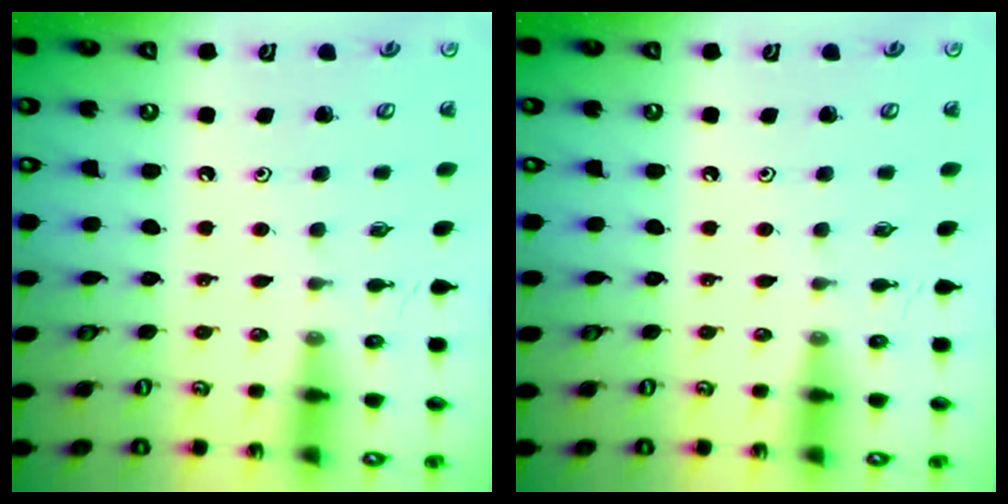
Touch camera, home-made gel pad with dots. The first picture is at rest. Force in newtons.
{"total": 0.0}